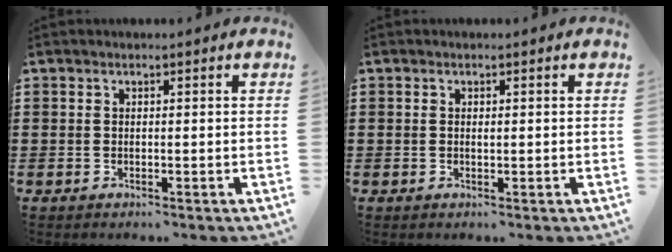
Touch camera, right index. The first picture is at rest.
{"total": 0.5, "force": [0.1, 0.2, 0.4], "torque": [-0.010, -0.002, 0.003]}